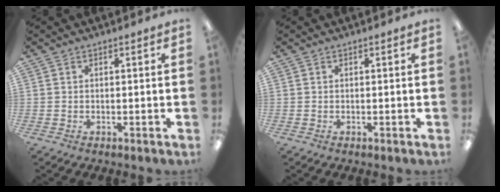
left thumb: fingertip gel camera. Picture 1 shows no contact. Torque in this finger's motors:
{"motor_torque": [0.00, 0.00, -0.11, 0.11, 0.00]}